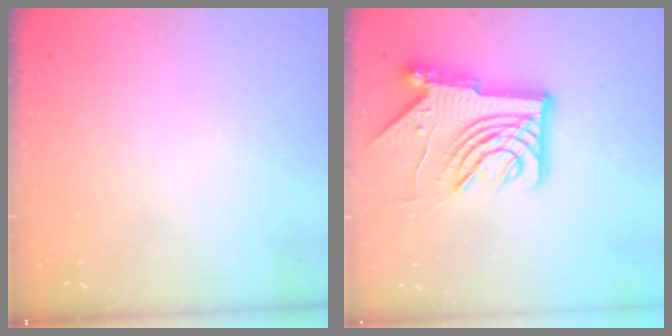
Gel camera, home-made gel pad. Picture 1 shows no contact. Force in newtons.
{"total": 12.2, "press": 12.1, "slide": 1.4}